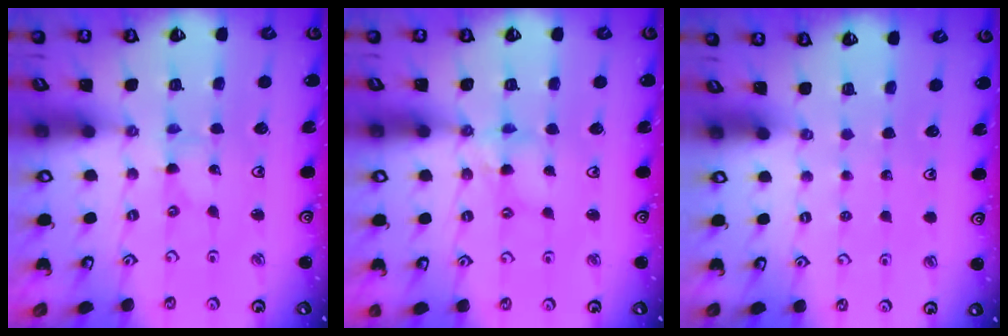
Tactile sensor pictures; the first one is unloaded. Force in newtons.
{"total": 6.5, "press": 6.5, "slide": 0.5}
{"total": 0.0}